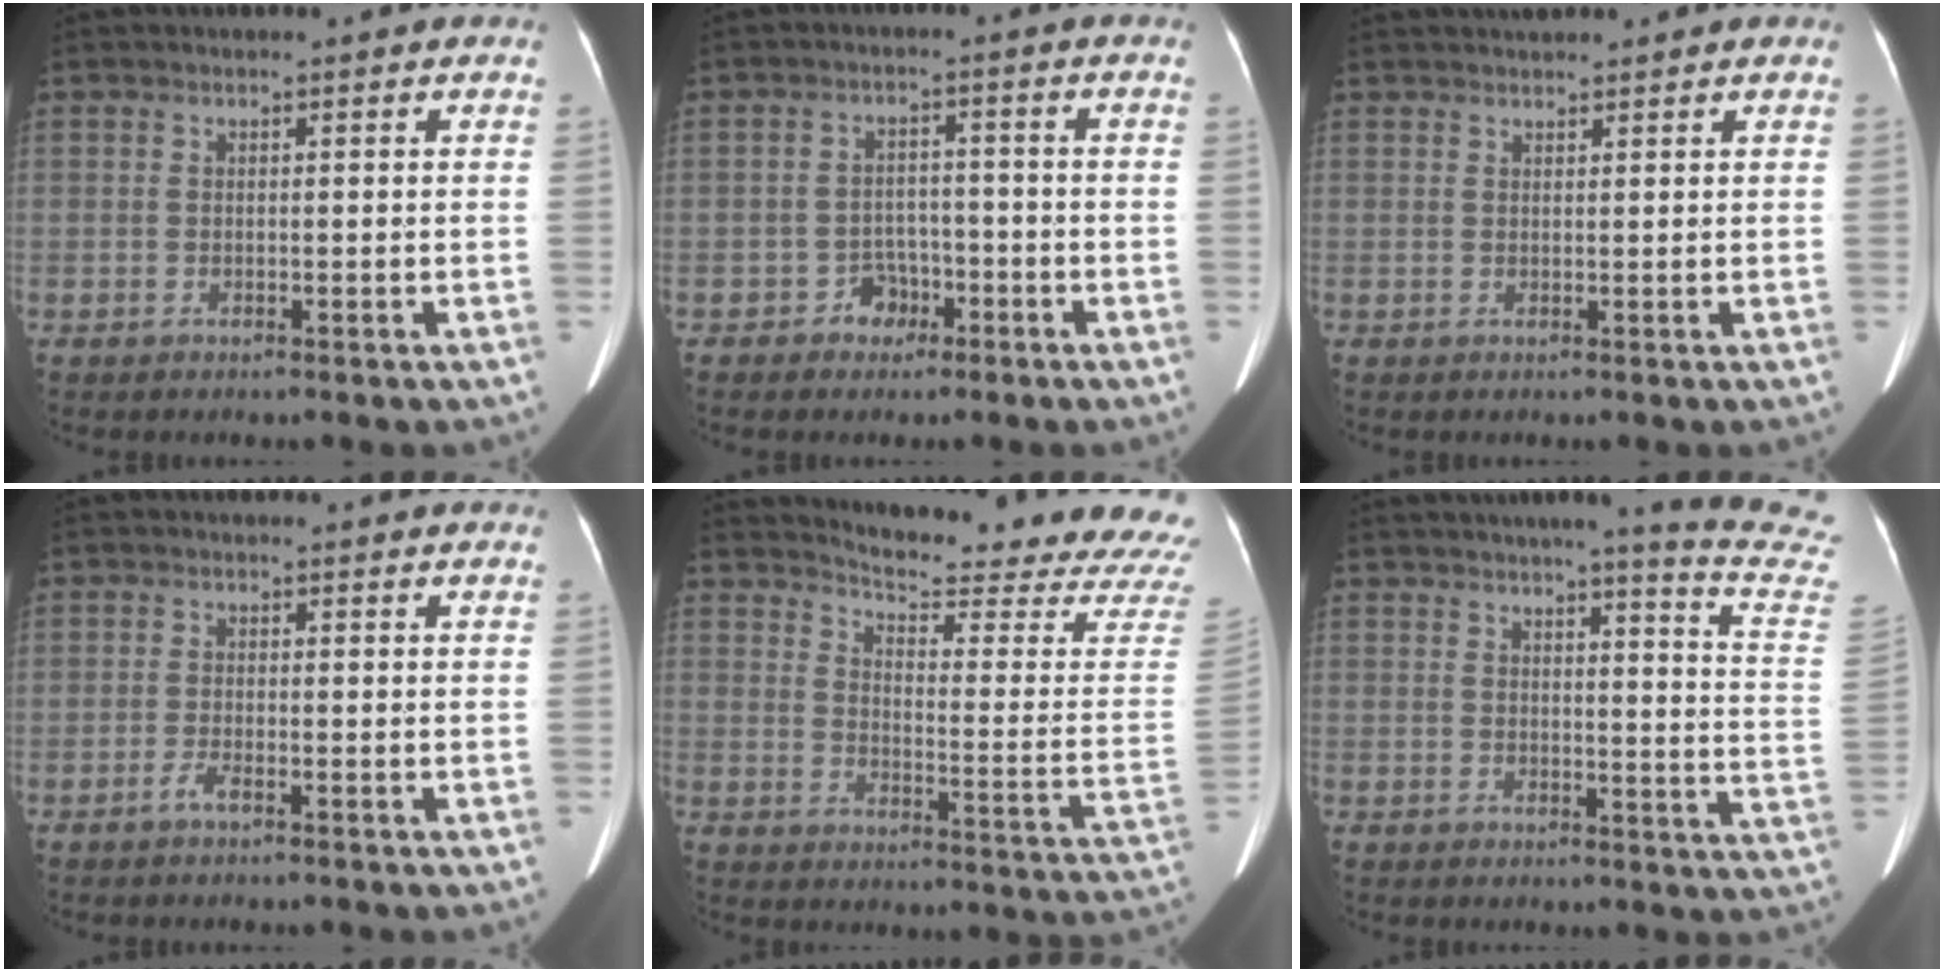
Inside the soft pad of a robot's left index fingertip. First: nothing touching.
{"total": 3.4, "force": [-2.0, 2.6, 1.0], "torque": [-0.012, 0.011, -0.031]}
{"total": 3.0, "force": [2.8, 0.4, 1.0], "torque": [-0.011, 0.029, 0.044]}
{"total": 1.4, "force": [-1.0, 0.1, 1.0], "torque": [-0.023, -0.001, -0.020]}
{"total": 22.2, "force": [21.2, -0.2, 6.4], "torque": [-0.098, -0.130, 0.250]}
{"total": 15.9, "force": [14.1, -1.2, 7.1], "torque": [-0.083, -0.093, 0.143]}